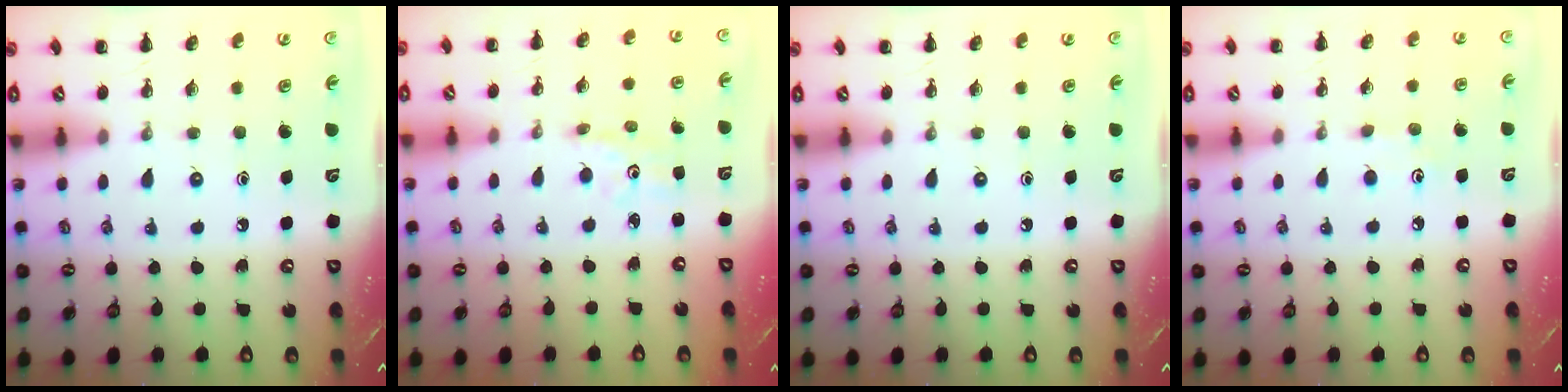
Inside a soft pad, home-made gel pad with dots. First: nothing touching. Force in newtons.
{"total": 2.4, "press": 2.3, "slide": 0.7}
{"total": 0.0}
{"total": 3.9, "press": 3.7, "slide": 1.3}